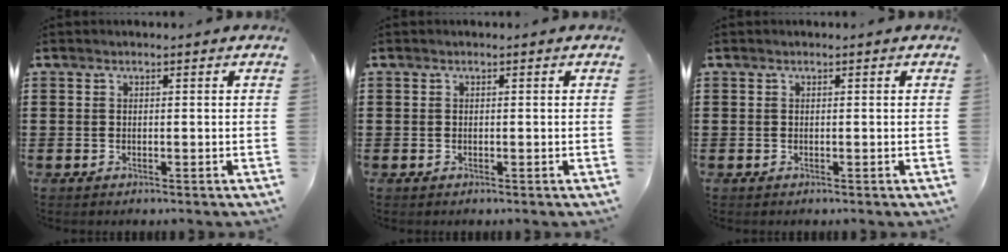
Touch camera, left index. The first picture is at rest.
{"total": 0.0}
{"total": 0.0}